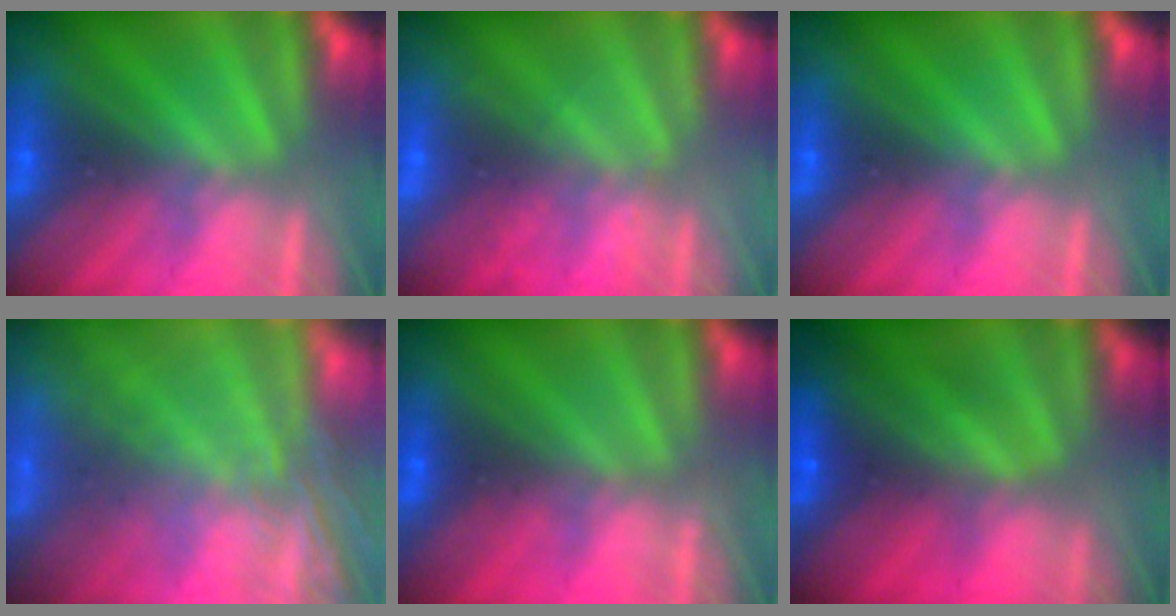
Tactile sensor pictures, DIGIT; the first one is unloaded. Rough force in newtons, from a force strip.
{"total": 2.1}
{"total": 0.0}
{"total": 5.6}
{"total": 4.5}
{"total": 7.4}